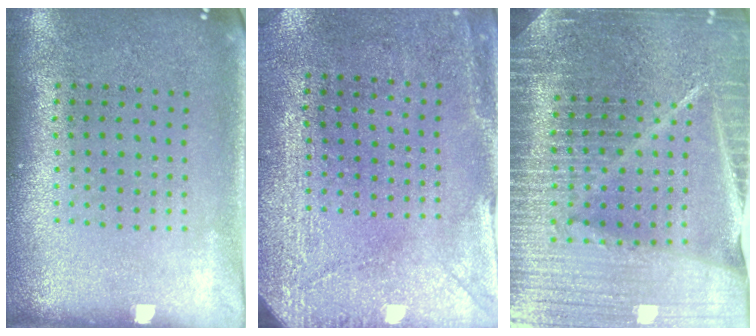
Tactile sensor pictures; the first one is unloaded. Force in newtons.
{"total": 3.0, "press": 2.6, "slide": 1.4}
{"total": 6.1, "press": 5.4, "slide": 2.9}